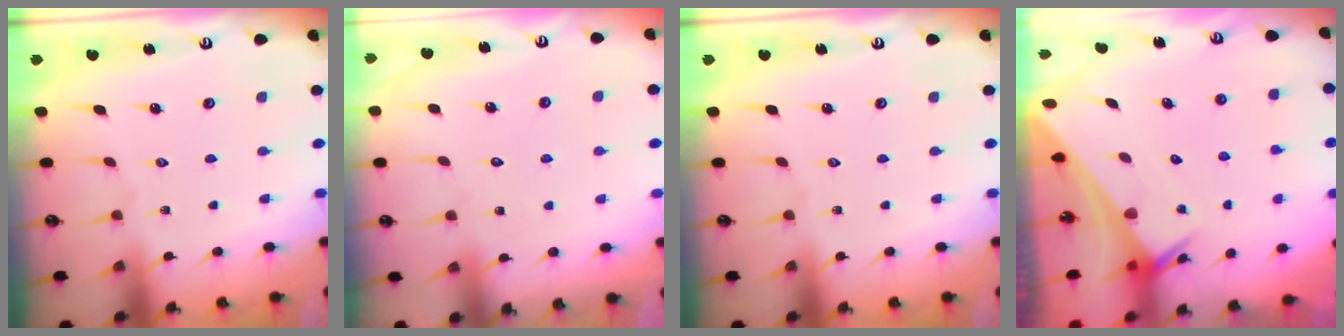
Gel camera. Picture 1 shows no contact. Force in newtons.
{"total": 6.0, "press": 6.0, "slide": 0.6}
{"total": 0.0}
{"total": 2.7, "press": 2.7, "slide": 0.1}